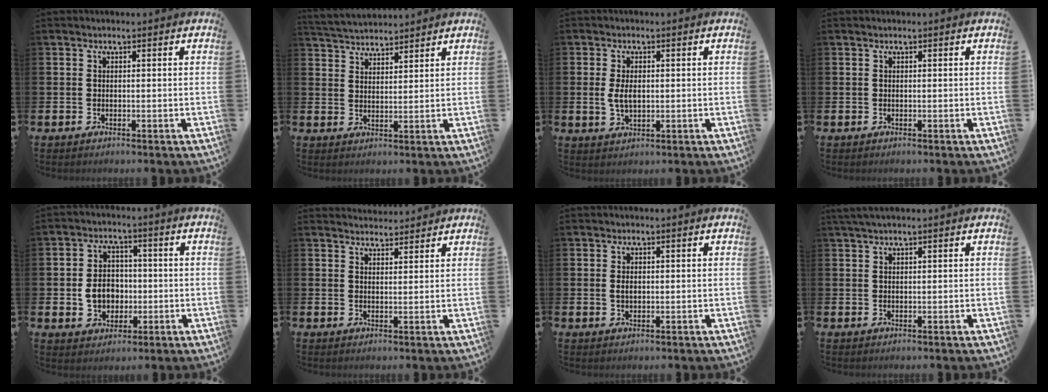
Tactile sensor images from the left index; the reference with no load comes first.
{"total": 3.7, "force": [3.7, 0.6, 0.0], "torque": [-0.020, -0.015, 0.068]}
{"total": 3.3, "force": [0.3, 1.8, 2.7], "torque": [-0.042, 0.003, 0.001]}
{"total": 0.0}
{"total": 5.8, "force": [-0.5, 4.9, 3.0], "torque": [-0.047, 0.008, -0.015]}
{"total": 3.0, "force": [2.9, 0.6, -0.2], "torque": [0.009, -0.017, 0.051]}
{"total": 1.1, "force": [0.2, 0.7, 0.8], "torque": [-0.005, 0.002, 0.000]}
{"total": 1.6, "force": [1.3, 0.0, 1.0], "torque": [-0.023, 0.006, 0.023]}